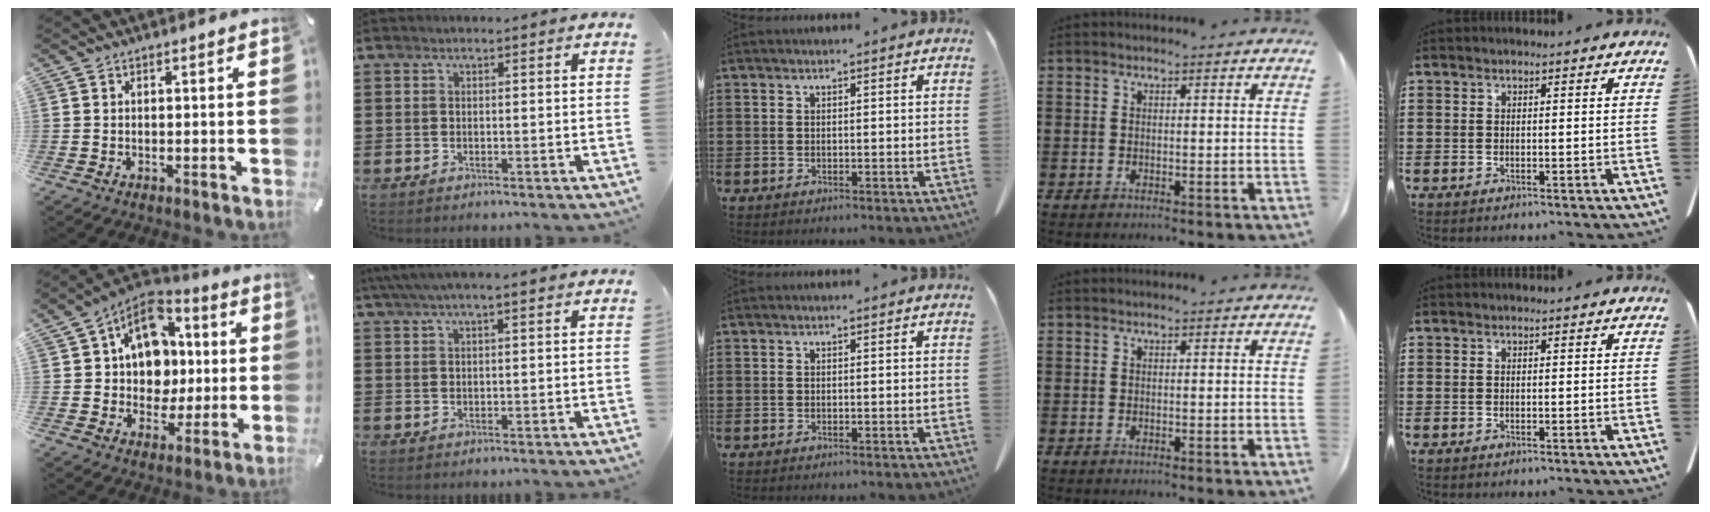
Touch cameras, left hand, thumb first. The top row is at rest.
{"thumb": {"total": 13.9, "force": [2.8, 11.9, 6.6], "torque": [-0.108, -0.017, 0.057]}, "index": {"total": 3.6, "force": [2.5, 0.5, 2.5], "torque": [-0.053, 0.002, 0.045]}}